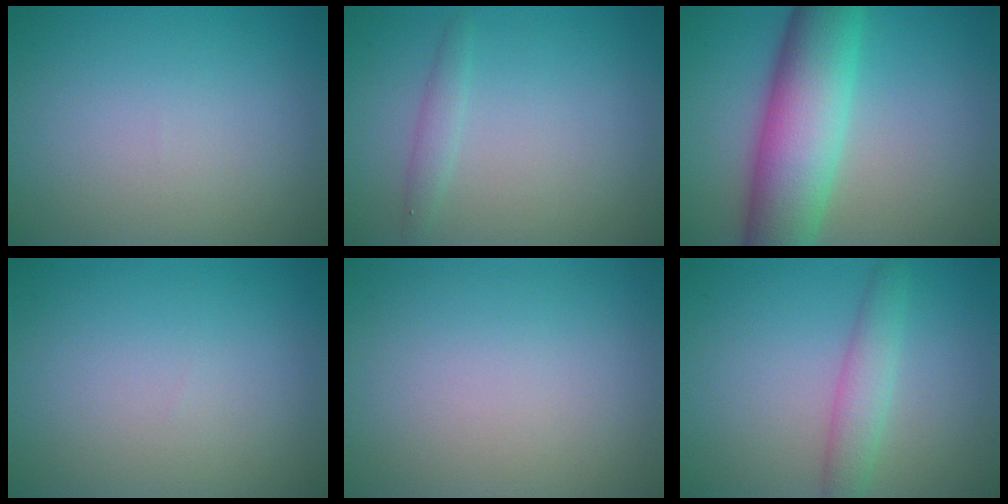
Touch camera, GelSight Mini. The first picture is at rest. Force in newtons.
{"total": 1.3, "press": 1.3, "slide": 0.1}
{"total": 9.8, "press": 9.8, "slide": 0.2}
{"total": 0.0}
{"total": 0.0}
{"total": 2.7, "press": 2.7, "slide": 0.0}